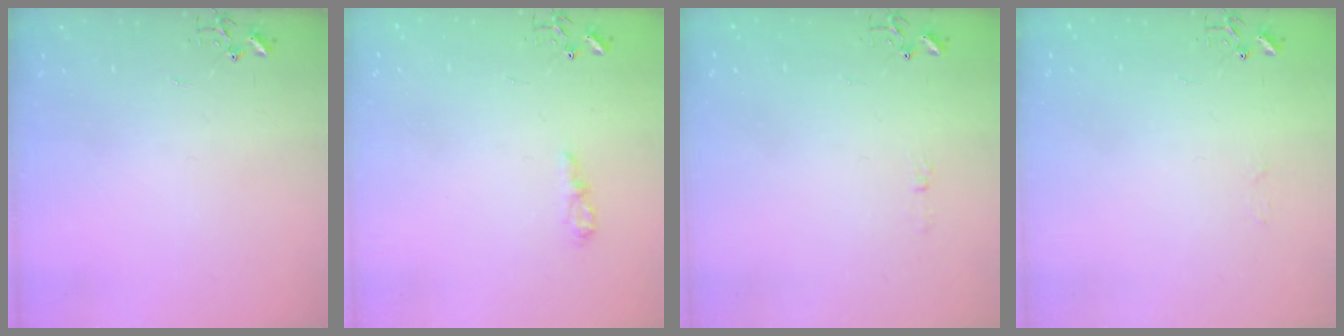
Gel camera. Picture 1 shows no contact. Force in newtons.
{"total": 6.3, "press": 6.2, "slide": 0.8}
{"total": 3.3, "press": 3.2, "slide": 0.4}
{"total": 3.0, "press": 3.0, "slide": 0.3}